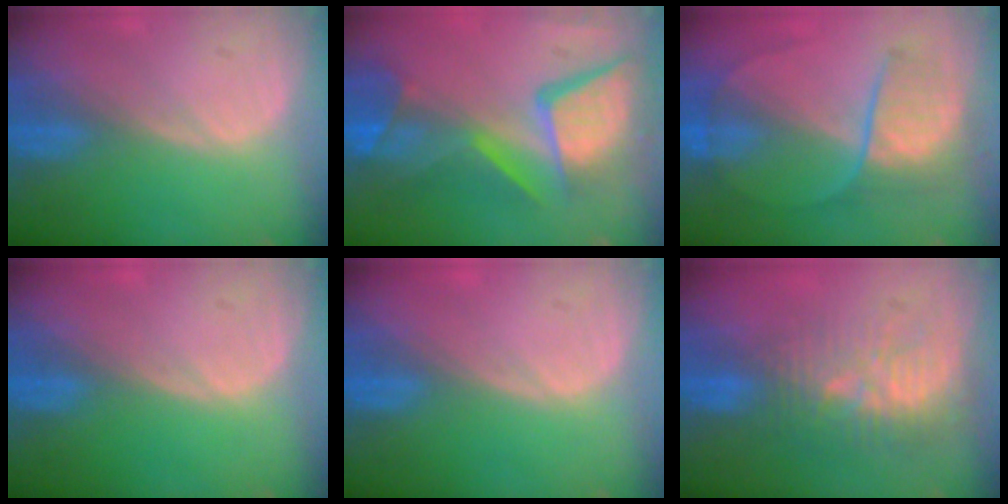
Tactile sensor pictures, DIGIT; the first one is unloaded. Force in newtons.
{"total": 13.3, "press": 11.0, "slide": 7.6}
{"total": 6.8, "press": 6.6, "slide": 1.6}
{"total": 0.0}
{"total": 0.0}
{"total": 9.8, "press": 8.6, "slide": 4.7}